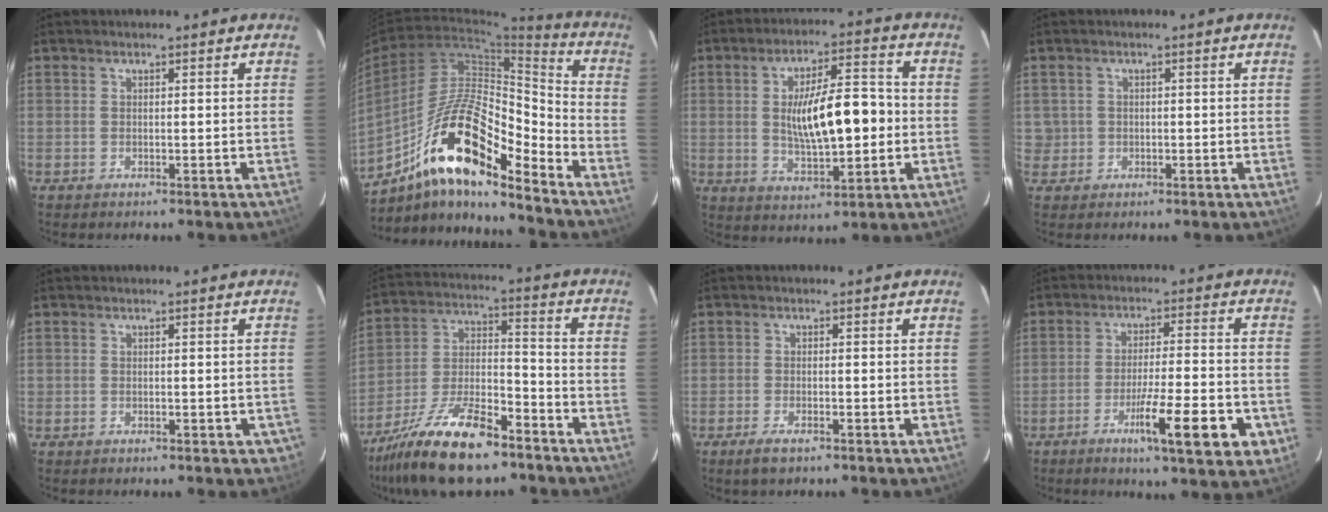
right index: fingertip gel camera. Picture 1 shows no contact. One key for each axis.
{"total": 17.7, "fx": -11.0, "fy": 4.3, "fz": 13.1, "tx": -0.239, "ty": 0.024, "tz": -0.190}
{"total": 12.5, "fx": -0.3, "fy": 3.6, "fz": 12.0, "tx": -0.208, "ty": 0.013, "tz": 0.000}
{"total": 2.2, "fx": 0.0, "fy": 2.1, "fz": -0.2, "tx": 0.011, "ty": 0.006, "tz": 0.003}
{"total": 2.0, "fx": -0.9, "fy": 1.2, "fz": 1.2, "tx": 0.000, "ty": 0.006, "tz": -0.007}
{"total": 15.9, "fx": -11.8, "fy": 3.8, "fz": 9.9, "tx": -0.198, "ty": -0.006, "tz": -0.214}
{"total": 2.8, "fx": -1.8, "fy": 0.7, "fz": 1.9, "tx": -0.042, "ty": -0.004, "tz": -0.031}
{"total": 12.0, "fx": -5.1, "fy": 1.1, "fz": 10.9, "tx": -0.161, "ty": -0.014, "tz": -0.072}